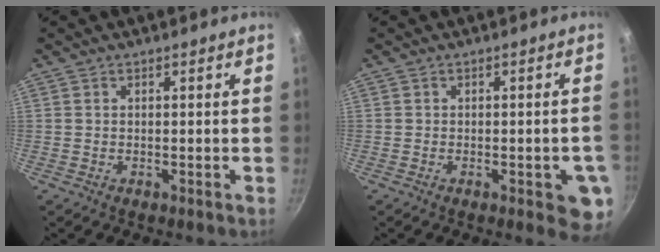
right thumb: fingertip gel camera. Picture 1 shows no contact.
{"total": 6.8, "force": [-2.1, 2.4, 6.0], "torque": [-0.048, 0.004, -0.026]}